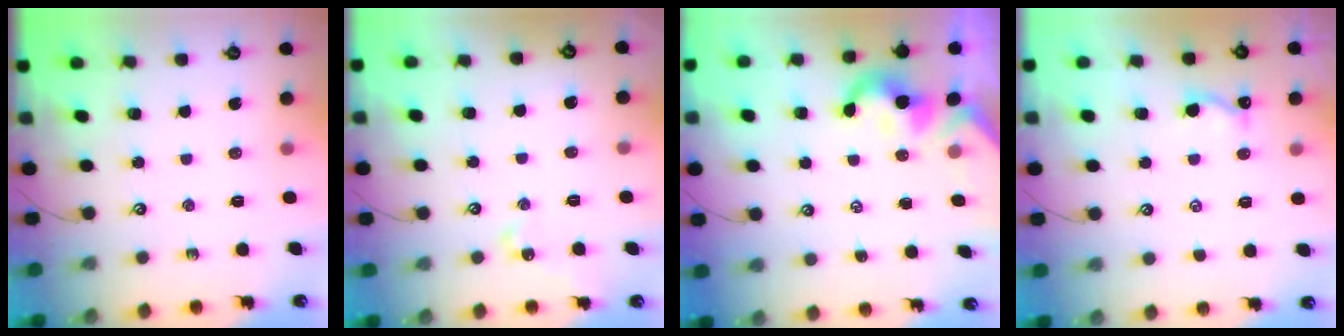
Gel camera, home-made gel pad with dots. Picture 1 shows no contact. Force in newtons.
{"total": 1.7, "press": 1.6, "slide": 0.6}
{"total": 3.9, "press": 3.9, "slide": 0.5}
{"total": 1.9, "press": 1.9, "slide": 0.3}